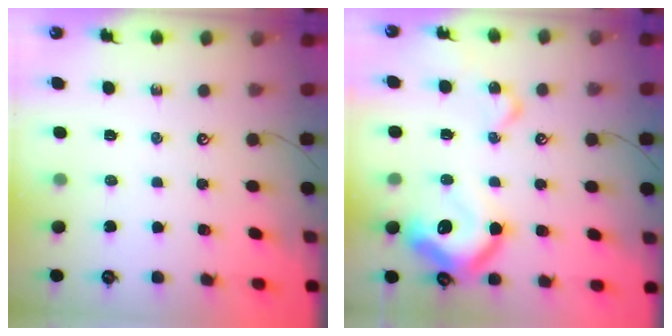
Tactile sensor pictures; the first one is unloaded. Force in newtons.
{"total": 15.6, "press": 15.5, "slide": 1.4}